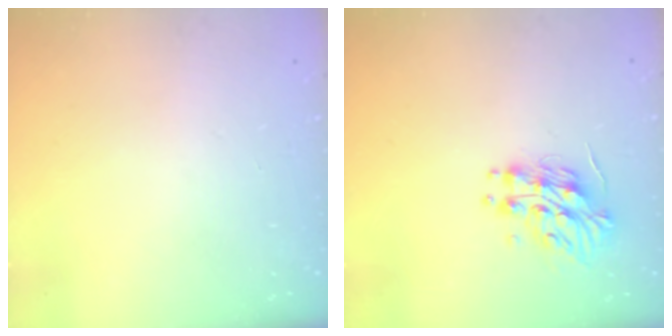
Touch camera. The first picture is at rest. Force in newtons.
{"total": 12.2, "press": 12.1, "slide": 1.2}